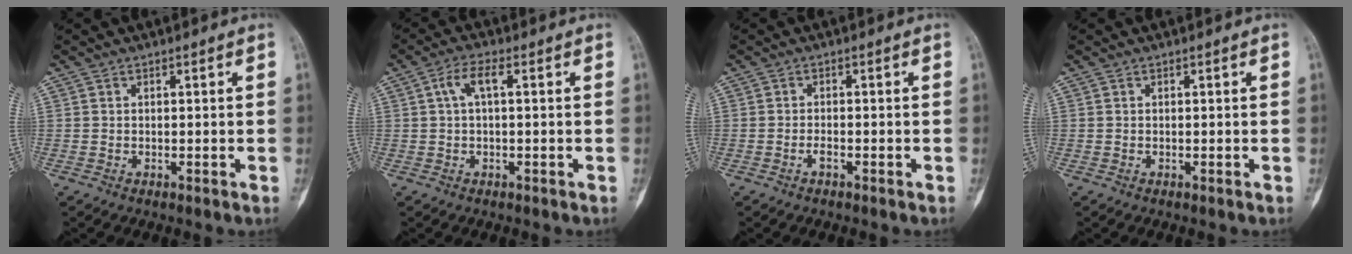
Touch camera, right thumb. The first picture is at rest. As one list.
[{"total": 3.9, "force": [0.7, 1.3, 3.6], "torque": [-0.077, 0.016, 0.013]}, {"total": 1.2, "force": [-0.7, 0.5, 0.8], "torque": [-0.014, 0.003, -0.015]}, {"total": 0.0}]